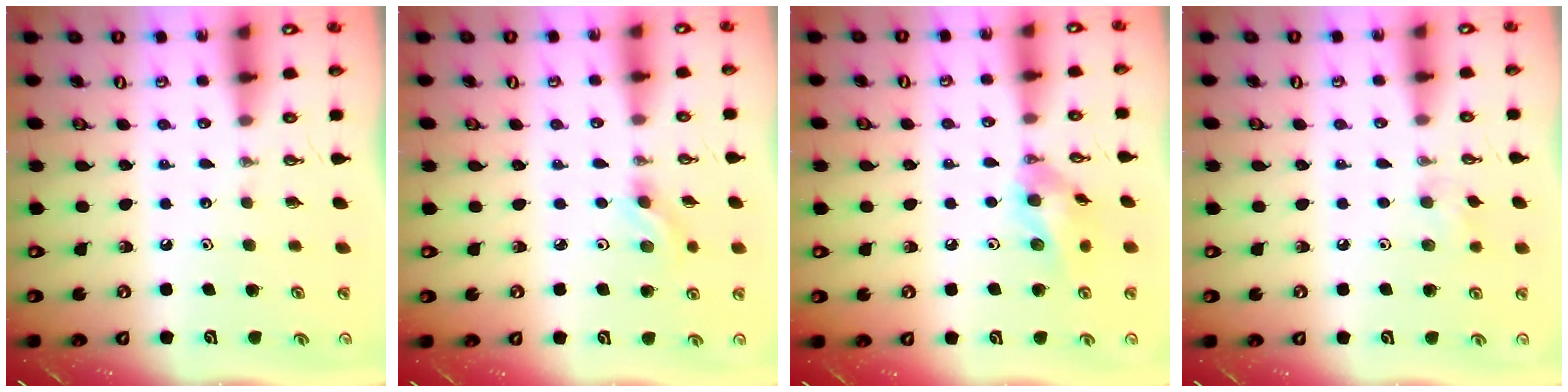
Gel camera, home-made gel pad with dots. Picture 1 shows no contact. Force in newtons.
{"total": 4.5, "press": 4.1, "slide": 2.0}
{"total": 11.3, "press": 11.1, "slide": 1.8}
{"total": 6.1, "press": 6.0, "slide": 0.9}